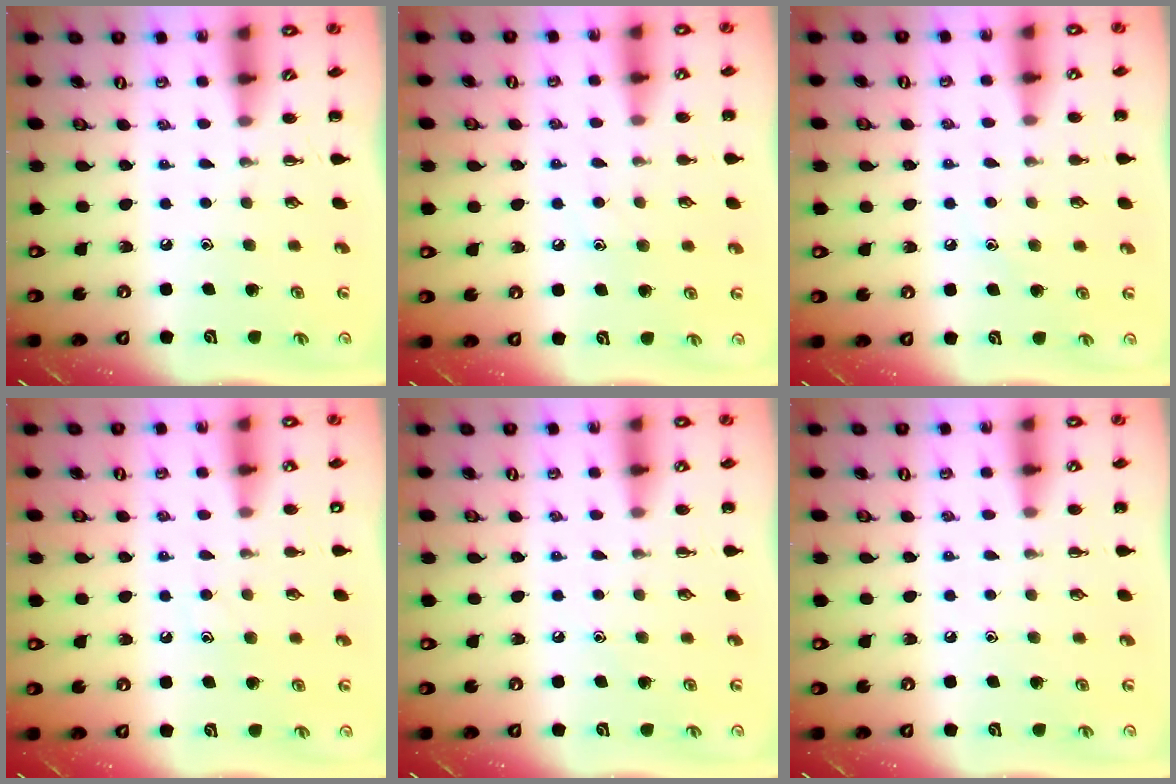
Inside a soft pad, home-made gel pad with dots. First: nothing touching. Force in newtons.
{"total": 6.1, "press": 6.0, "slide": 1.2}
{"total": 7.6, "press": 7.3, "slide": 2.1}
{"total": 7.0, "press": 6.9, "slide": 1.2}
{"total": 6.8, "press": 6.6, "slide": 1.8}
{"total": 6.7, "press": 6.3, "slide": 2.3}